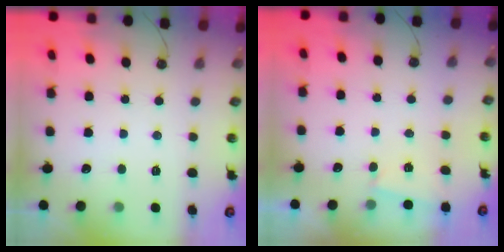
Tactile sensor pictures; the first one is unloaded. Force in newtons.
{"total": 1.0, "press": 1.0, "slide": 0.3}